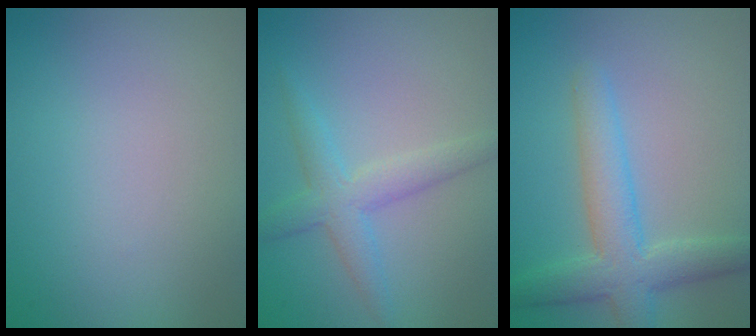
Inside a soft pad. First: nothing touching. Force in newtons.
{"total": 3.2, "press": 3.2, "slide": 0.1}
{"total": 5.1, "press": 5.1, "slide": 0.2}